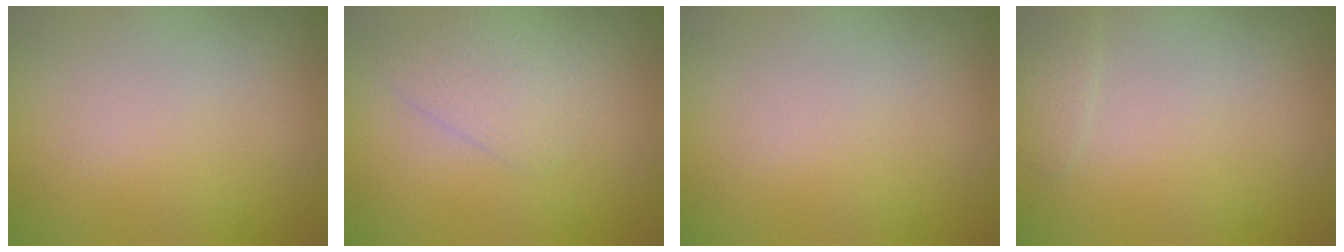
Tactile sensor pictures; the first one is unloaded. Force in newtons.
{"total": 2.3, "press": 2.3, "slide": 0.1}
{"total": 0.0}
{"total": 1.0, "press": 1.0, "slide": 0.2}